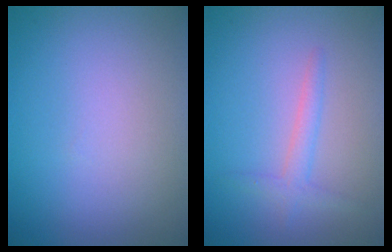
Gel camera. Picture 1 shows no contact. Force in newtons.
{"total": 1.8, "press": 1.8, "slide": 0.1}